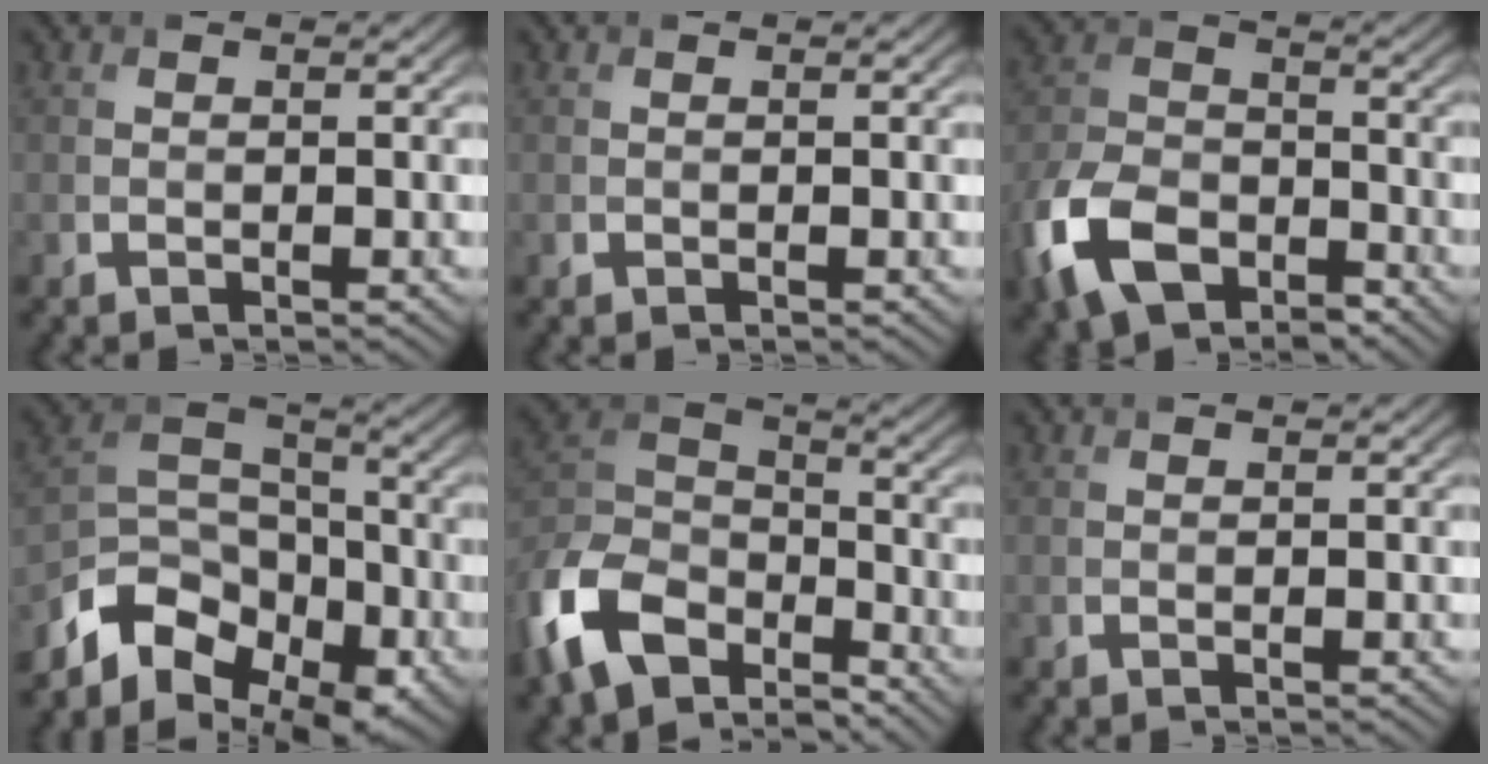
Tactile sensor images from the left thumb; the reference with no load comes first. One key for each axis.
{"total": 0.0}
{"total": 11.6, "fx": -6.8, "fy": 6.5, "fz": 6.8, "tx": -0.168, "ty": -0.016, "tz": -0.145}
{"total": 10.1, "fx": -6.7, "fy": 5.8, "fz": 4.8, "tx": -0.085, "ty": -0.007, "tz": -0.141}
{"total": 14.0, "fx": -8.9, "fy": 7.7, "fz": 7.5, "tx": -0.193, "ty": -0.014, "tz": -0.185}
{"total": 0.0}